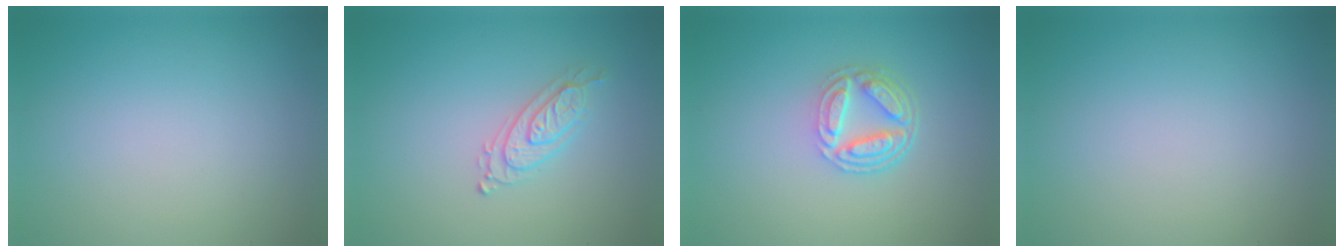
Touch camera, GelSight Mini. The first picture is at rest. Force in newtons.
{"total": 2.2, "press": 2.1, "slide": 0.6}
{"total": 4.5, "press": 3.3, "slide": 3.0}
{"total": 0.0}